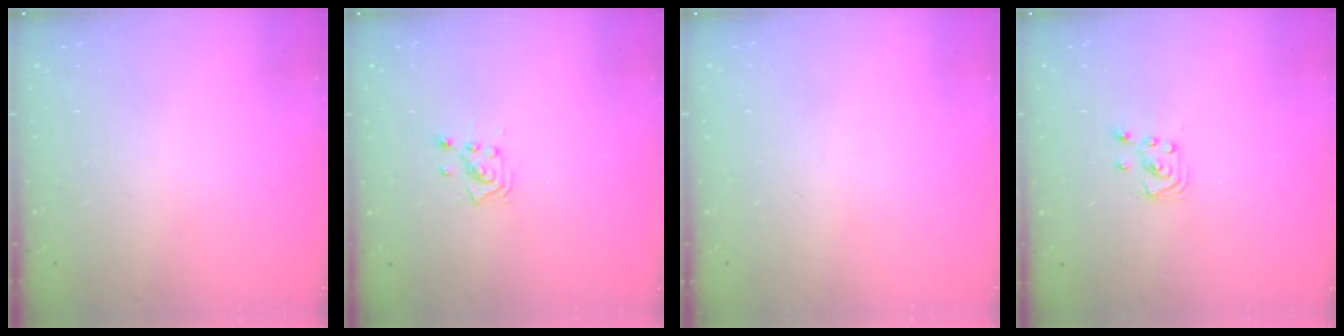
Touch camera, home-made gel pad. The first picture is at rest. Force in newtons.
{"total": 3.4, "press": 3.4, "slide": 0.3}
{"total": 0.0}
{"total": 2.0, "press": 2.0, "slide": 0.2}